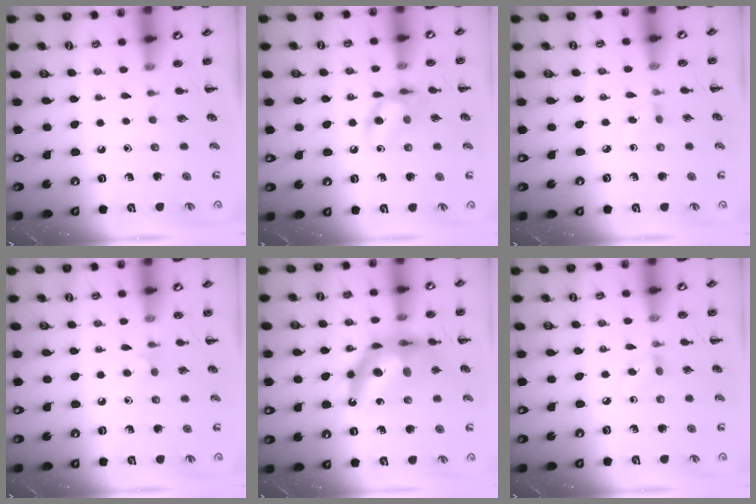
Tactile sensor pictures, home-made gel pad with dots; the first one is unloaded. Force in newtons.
{"total": 10.3, "press": 10.3, "slide": 0.9}
{"total": 3.0, "press": 2.7, "slide": 1.3}
{"total": 3.9, "press": 3.6, "slide": 1.5}
{"total": 14.2, "press": 13.6, "slide": 3.9}
{"total": 5.1, "press": 4.8, "slide": 1.8}